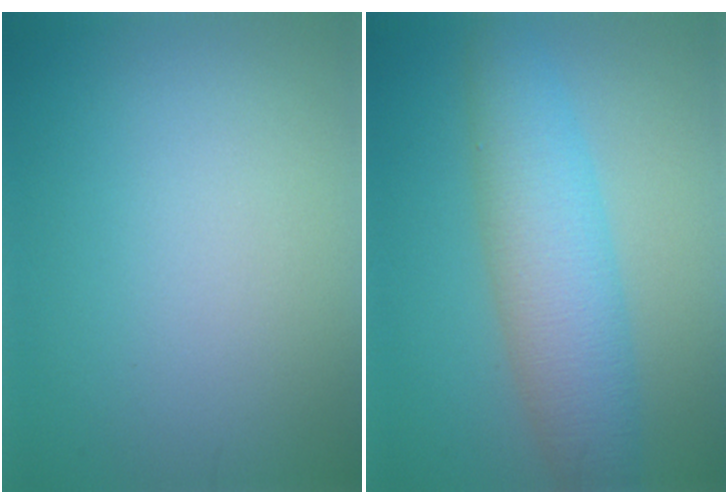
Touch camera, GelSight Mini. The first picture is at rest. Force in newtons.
{"total": 6.3, "press": 6.3, "slide": 0.1}